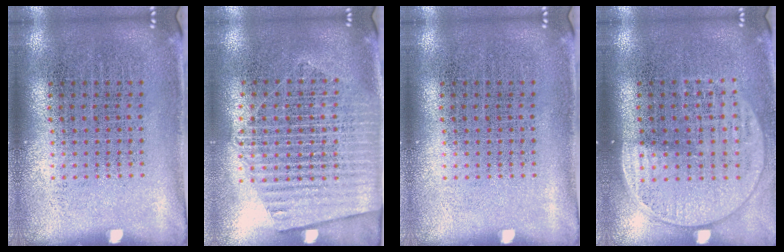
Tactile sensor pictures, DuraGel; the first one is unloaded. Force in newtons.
{"total": 1.6, "press": 1.5, "slide": 0.6}
{"total": 0.0}
{"total": 1.5, "press": 1.3, "slide": 0.8}